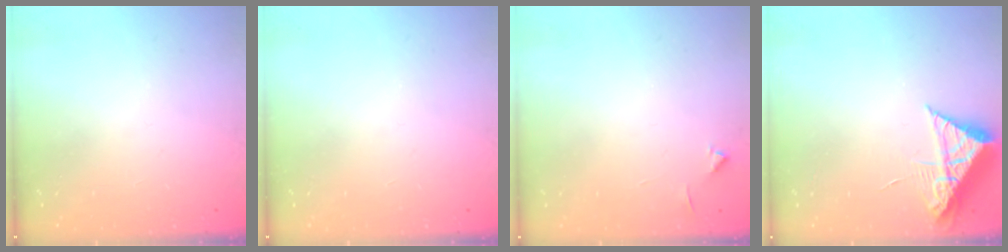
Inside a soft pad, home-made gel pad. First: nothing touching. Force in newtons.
{"total": 0.0}
{"total": 4.0, "press": 3.9, "slide": 0.5}
{"total": 9.4, "press": 9.4, "slide": 0.5}